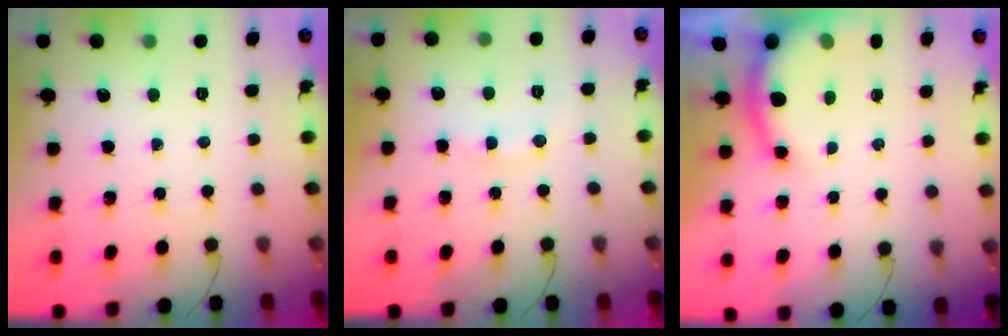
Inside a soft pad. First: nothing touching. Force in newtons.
{"total": 6.7, "press": 6.6, "slide": 1.2}
{"total": 6.4, "press": 6.4, "slide": 0.5}